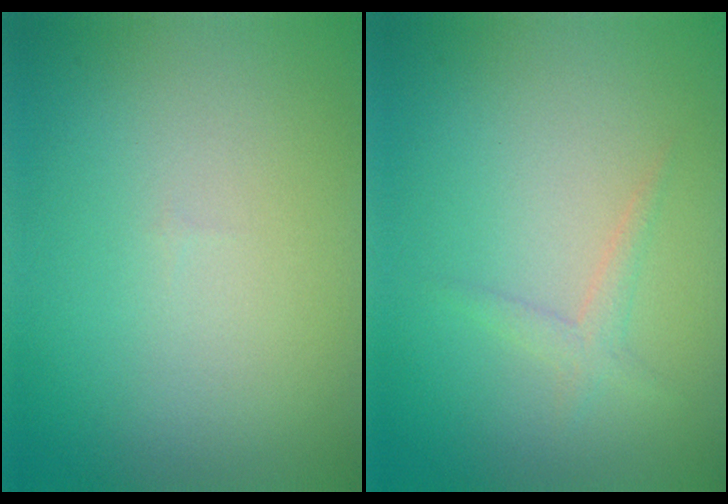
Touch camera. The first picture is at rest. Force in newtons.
{"total": 1.3, "press": 1.3, "slide": 0.1}